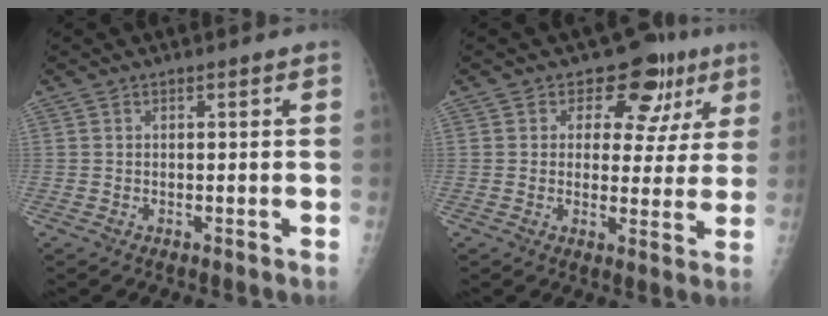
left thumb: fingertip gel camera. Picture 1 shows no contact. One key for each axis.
{"total": 10.4, "fx": 5.0, "fy": 7.3, "fz": 5.3, "tx": -0.009, "ty": -0.009, "tz": 0.057}